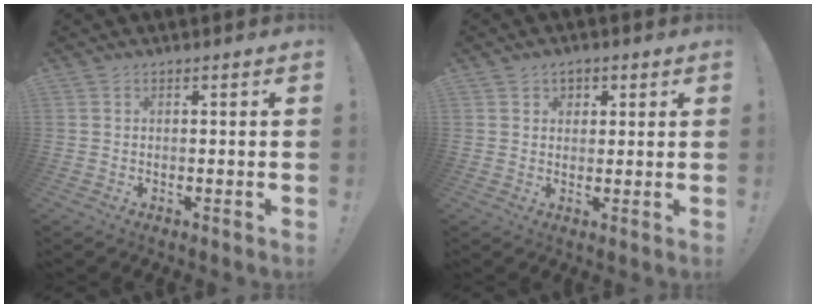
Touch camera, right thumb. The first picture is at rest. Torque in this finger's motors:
{"motor_torque": [-0.04, 0.05, -0.29, 0.12, -0.01]}